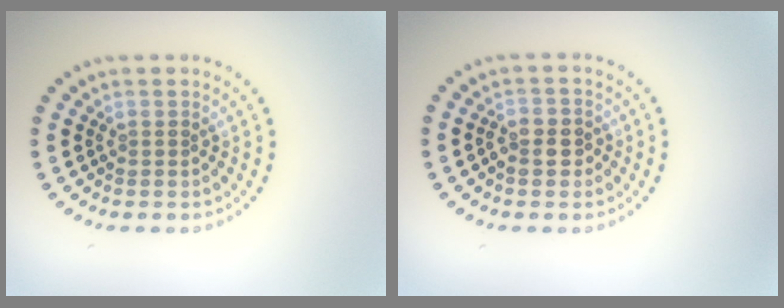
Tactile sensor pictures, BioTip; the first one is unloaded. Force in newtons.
{"total": 1.9, "press": 1.9, "slide": 0.5}